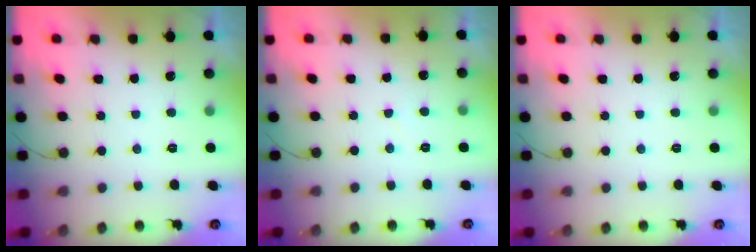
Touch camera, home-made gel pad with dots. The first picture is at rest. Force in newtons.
{"total": 2.9, "press": 2.9, "slide": 0.2}
{"total": 0.0}